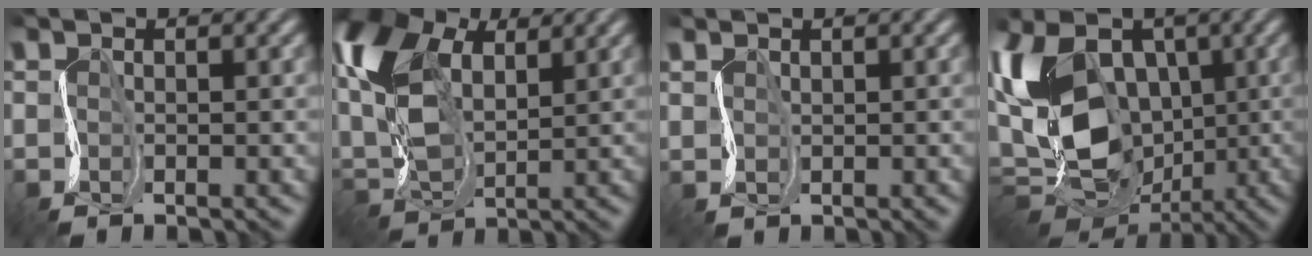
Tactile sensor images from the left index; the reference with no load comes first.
{"total": 9.9, "force": [3.9, 6.0, 6.8], "torque": [-0.171, 0.019, 0.072]}
{"total": 0.8, "force": [0.6, 0.6, -0.1], "torque": [0.004, 0.002, 0.021]}
{"total": 14.8, "force": [0.0, 10.7, 10.3], "torque": [-0.207, -0.016, 0.004]}